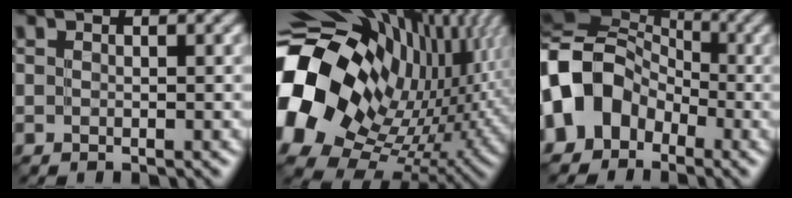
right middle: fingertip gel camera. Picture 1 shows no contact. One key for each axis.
{"total": 19.7, "fx": 1.6, "fy": 13.9, "fz": 13.8, "tx": -0.290, "ty": -0.042, "tz": 0.050}
{"total": 11.6, "fx": -3.4, "fy": 9.5, "fz": 5.8, "tx": -0.111, "ty": -0.011, "tz": -0.098}